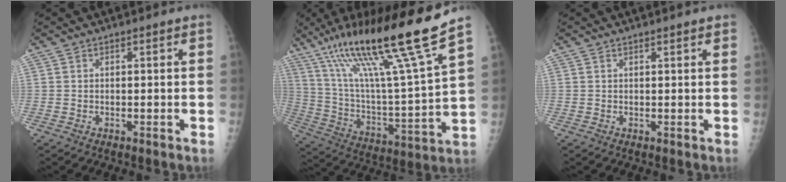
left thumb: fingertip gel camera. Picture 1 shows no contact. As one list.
[{"total": 24.0, "force": [16.5, 0.3, 17.4], "torque": [-0.280, -0.066, 0.294]}, {"total": 1.6, "force": [1.2, 0.2, 1.1], "torque": [-0.011, 0.001, 0.013]}]